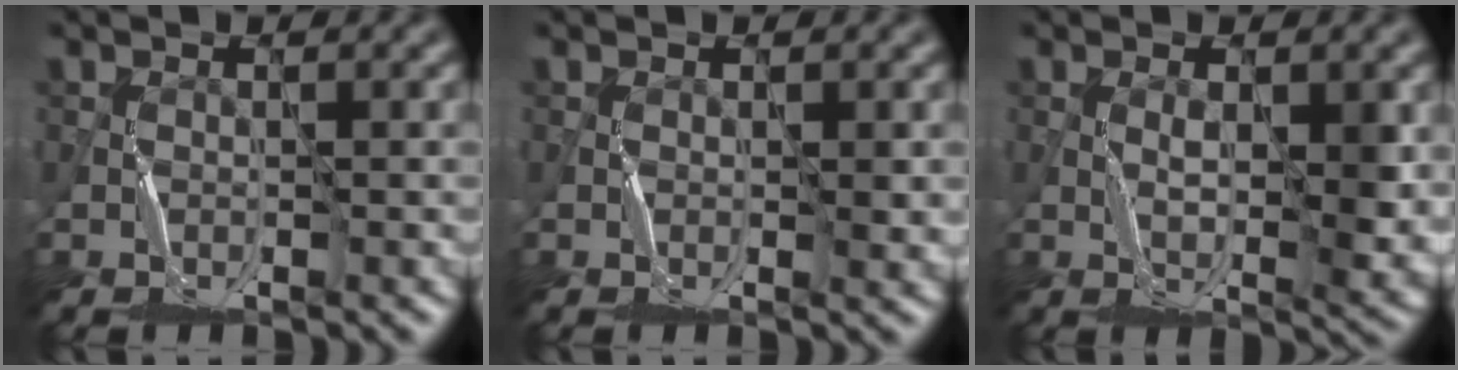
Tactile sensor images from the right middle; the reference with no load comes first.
{"total": 1.3, "force": [0.3, 0.4, 1.1], "torque": [-0.017, 0.000, 0.005]}
{"total": 3.7, "force": [0.7, 0.9, 3.6], "torque": [-0.064, -0.009, 0.018]}